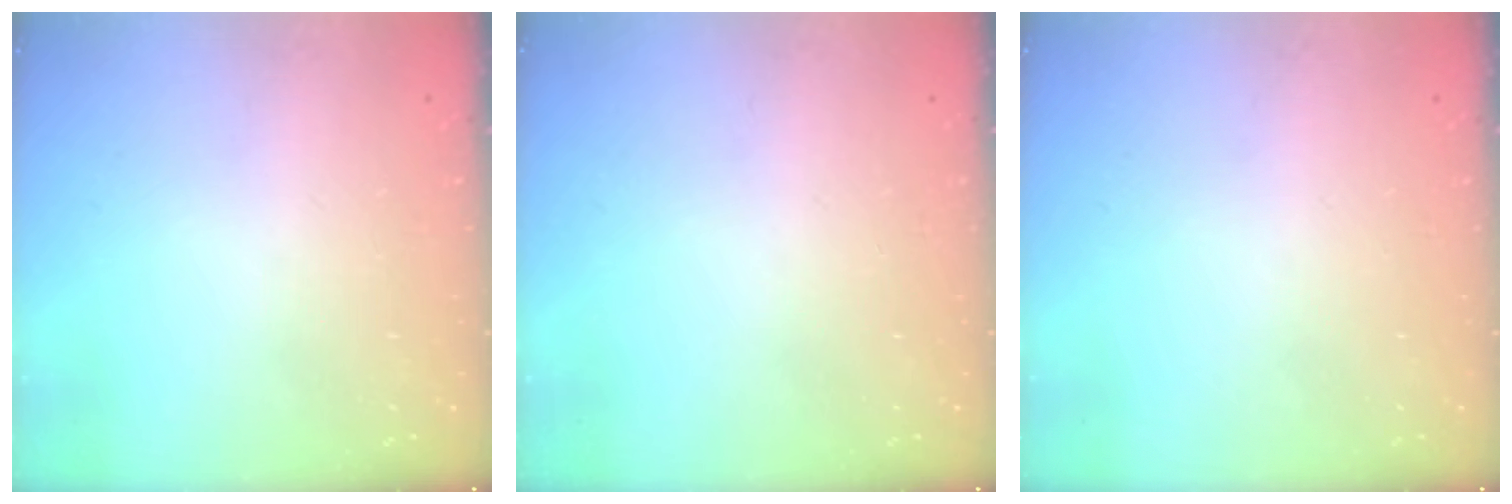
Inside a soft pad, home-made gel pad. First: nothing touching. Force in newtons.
{"total": 0.0}
{"total": 0.0}